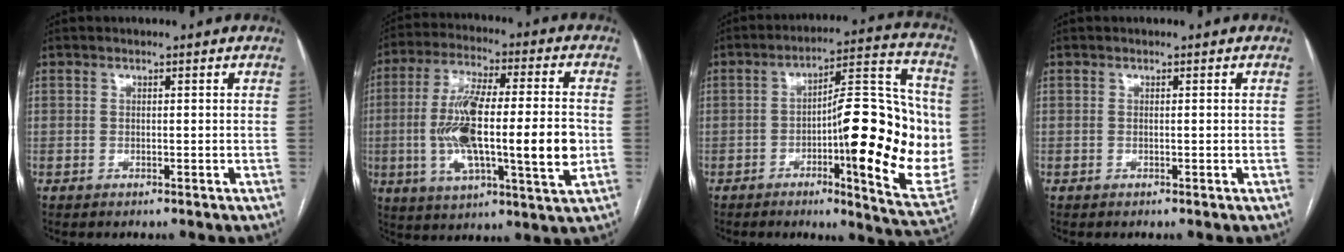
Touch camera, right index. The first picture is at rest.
{"total": 19.0, "force": [-2.1, 3.2, 18.6], "torque": [-0.337, 0.002, -0.035]}
{"total": 21.1, "force": [-1.9, 4.1, 20.6], "torque": [-0.256, 0.021, -0.023]}
{"total": 0.0}